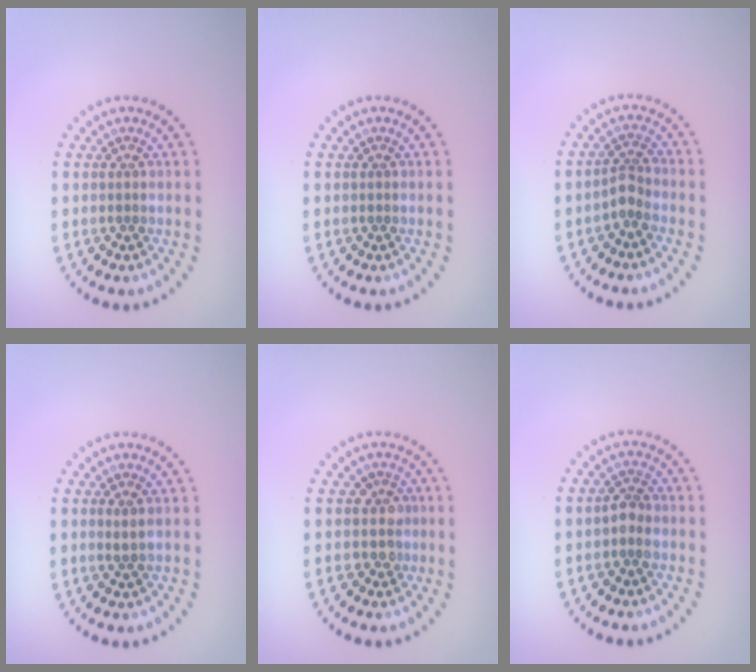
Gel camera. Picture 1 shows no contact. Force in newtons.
{"total": 0.0}
{"total": 1.9, "press": 1.4, "slide": 1.2}
{"total": 0.6, "press": 0.3, "slide": 0.5}
{"total": 1.8, "press": 1.5, "slide": 1.0}
{"total": 1.7, "press": 1.6, "slide": 0.5}